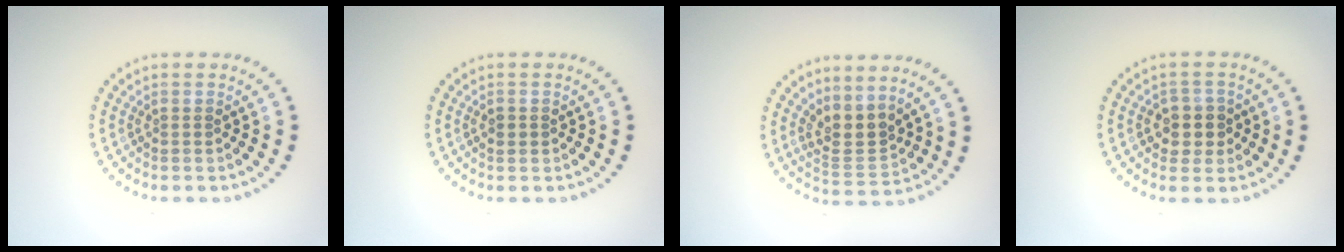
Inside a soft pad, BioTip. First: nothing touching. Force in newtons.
{"total": 1.0, "press": 1.0, "slide": 0.0}
{"total": 2.9, "press": 2.4, "slide": 1.7}
{"total": 2.6, "press": 2.5, "slide": 0.8}